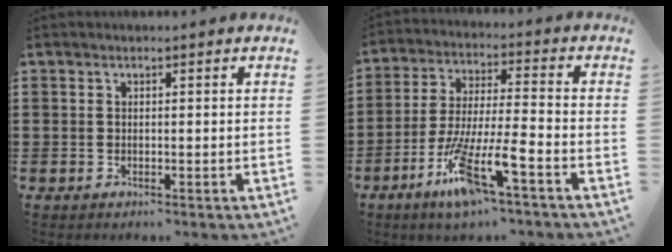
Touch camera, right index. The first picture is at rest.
{"total": 11.0, "force": [-6.9, 0.7, 8.5], "torque": [-0.187, -0.018, -0.138]}